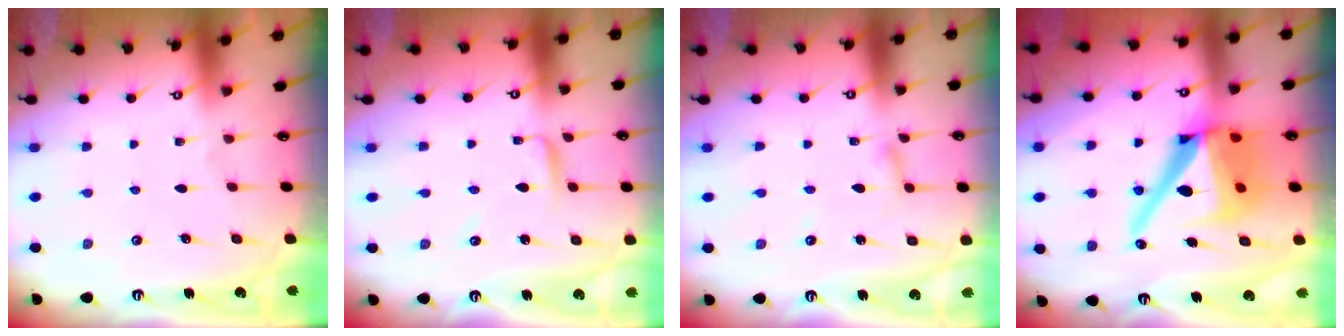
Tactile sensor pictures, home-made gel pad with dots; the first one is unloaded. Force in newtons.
{"total": 2.9, "press": 2.9, "slide": 0.2}
{"total": 2.4, "press": 2.4, "slide": 0.1}
{"total": 20.2, "press": 20.0, "slide": 2.6}